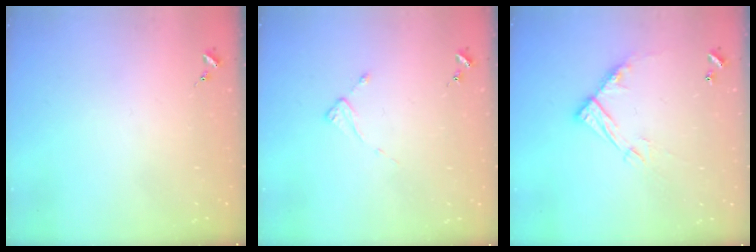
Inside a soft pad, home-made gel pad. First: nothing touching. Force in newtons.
{"total": 2.0, "press": 1.9, "slide": 0.4}
{"total": 12.8, "press": 12.8, "slide": 0.7}